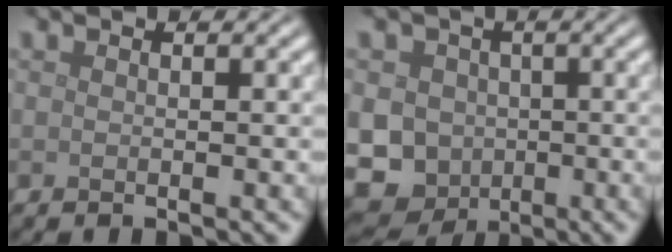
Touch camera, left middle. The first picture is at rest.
{"total": 11.7, "force": [-2.0, 10.8, 4.2], "torque": [-0.087, -0.009, -0.063]}